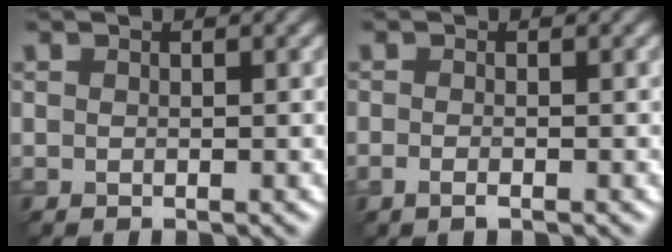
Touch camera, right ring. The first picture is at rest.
{"total": 1.1, "force": [-0.6, 0.3, 0.8], "torque": [-0.015, -0.004, -0.013]}